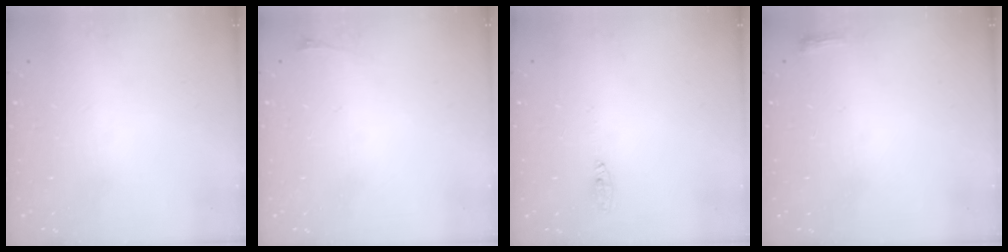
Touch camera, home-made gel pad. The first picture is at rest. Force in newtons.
{"total": 2.8, "press": 2.1, "slide": 1.9}
{"total": 4.2, "press": 2.6, "slide": 3.3}
{"total": 2.6, "press": 2.5, "slide": 0.6}